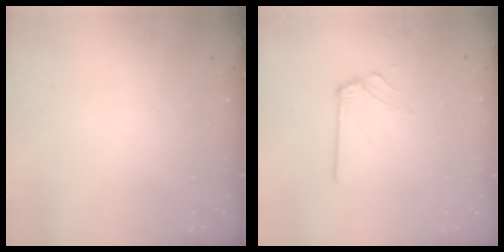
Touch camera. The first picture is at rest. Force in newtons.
{"total": 2.9, "press": 2.8, "slide": 0.5}